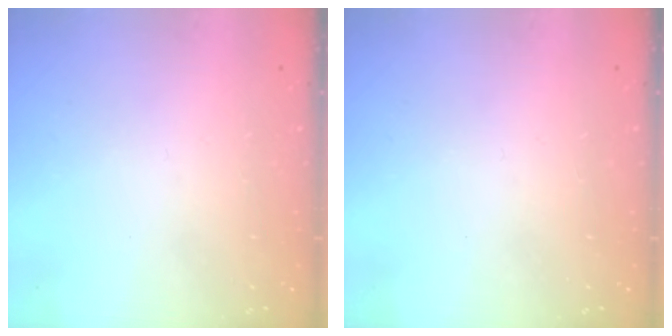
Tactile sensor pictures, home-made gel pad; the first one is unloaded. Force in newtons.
{"total": 0.0}